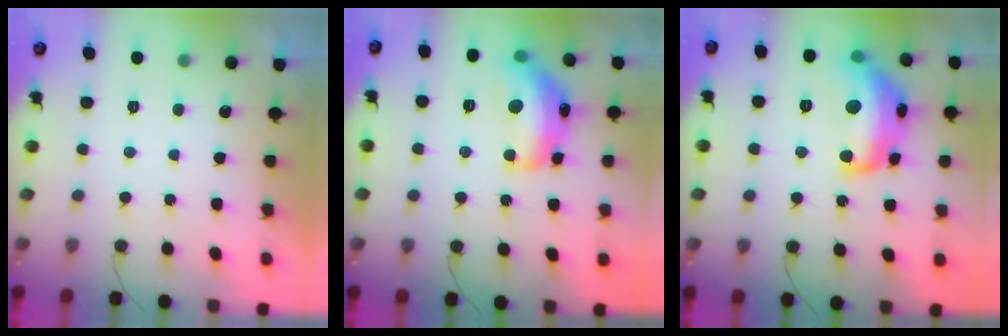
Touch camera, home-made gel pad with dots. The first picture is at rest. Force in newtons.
{"total": 17.4, "press": 17.4, "slide": 0.8}
{"total": 17.8, "press": 17.8, "slide": 0.9}